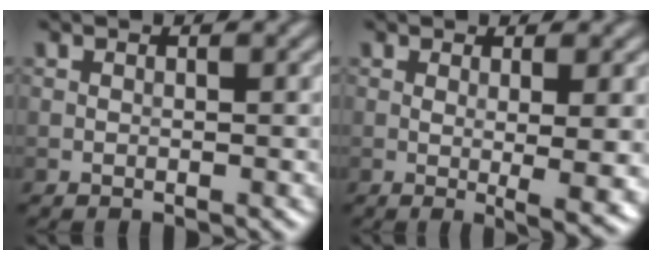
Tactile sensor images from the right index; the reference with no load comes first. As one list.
[{"total": 5.0, "force": [-0.1, 1.0, 4.9], "torque": [-0.069, -0.011, 0.003]}]